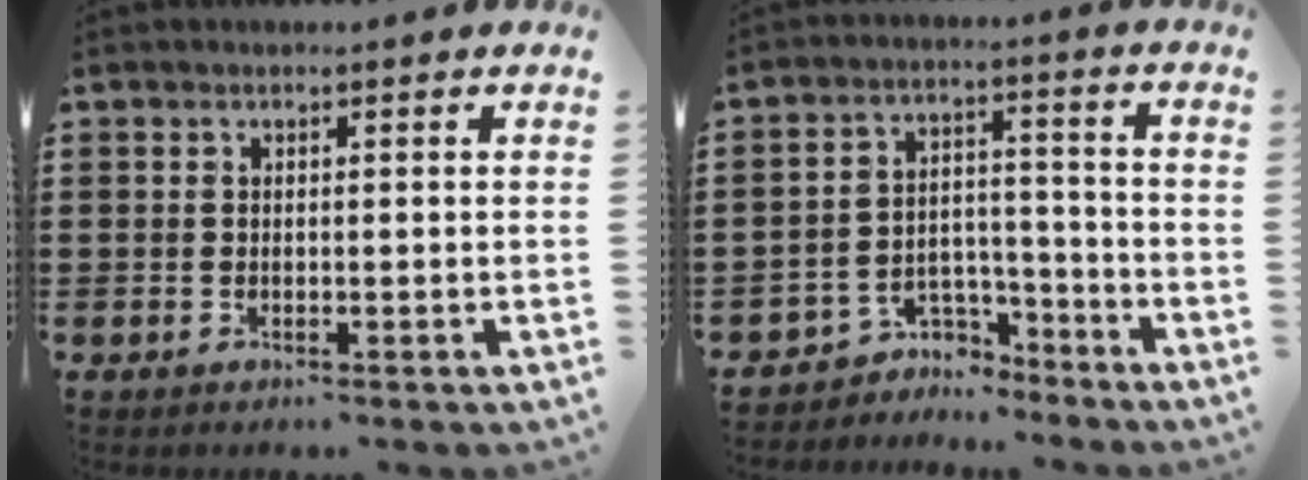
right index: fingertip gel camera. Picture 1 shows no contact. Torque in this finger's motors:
{"motor_torque": [0.18, 0.63, -0.07, -0.05]}